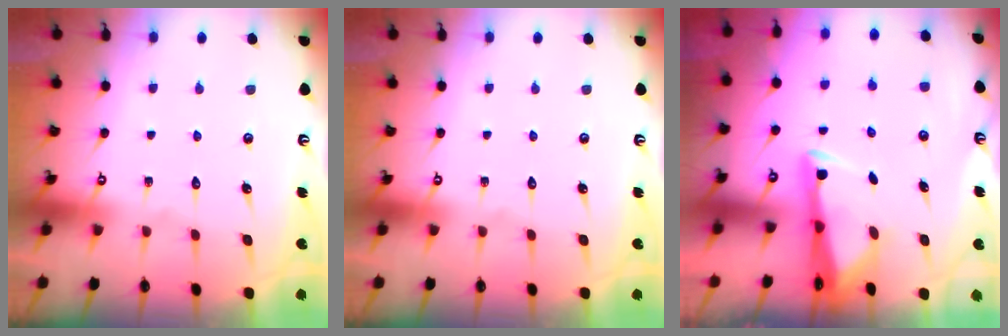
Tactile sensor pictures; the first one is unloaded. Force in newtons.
{"total": 0.0}
{"total": 3.0, "press": 2.8, "slide": 1.0}